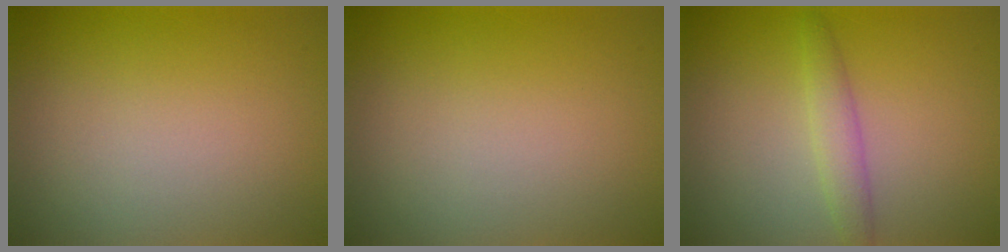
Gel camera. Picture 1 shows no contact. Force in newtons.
{"total": 0.0}
{"total": 1.9, "press": 1.9, "slide": 0.1}